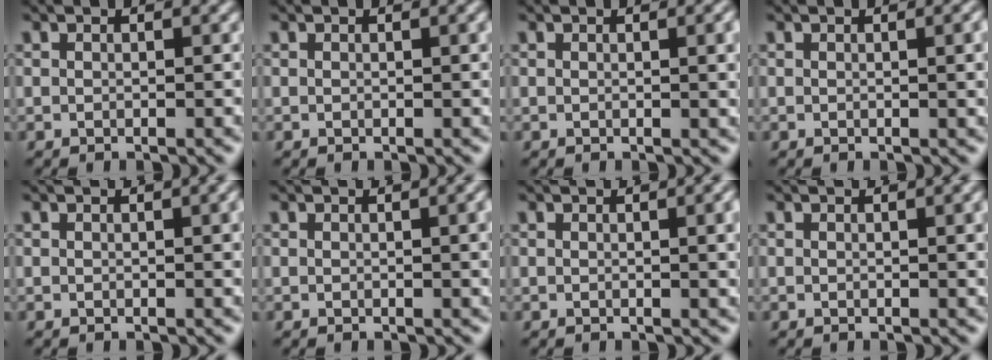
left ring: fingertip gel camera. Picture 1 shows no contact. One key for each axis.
{"total": 0.6, "fx": 0.1, "fy": 0.1, "fz": 0.5, "tx": -0.006, "ty": 0.001, "tz": 0.001}
{"total": 2.4, "fx": 0.3, "fy": 0.8, "fz": 2.3, "tx": -0.023, "ty": 0.002, "tz": 0.001}
{"total": 2.1, "fx": 0.2, "fy": 0.6, "fz": 2.0, "tx": -0.021, "ty": 0.002, "tz": -0.001}
{"total": 1.3, "fx": 0.2, "fy": 0.3, "fz": 1.2, "tx": -0.016, "ty": 0.002, "tz": 0.002}
{"total": 2.1, "fx": 0.2, "fy": 0.6, "fz": 2.0, "tx": -0.020, "ty": 0.002, "tz": -0.001}
{"total": 2.8, "fx": 0.3, "fy": 0.9, "fz": 2.7, "tx": -0.027, "ty": 0.004, "tz": 0.000}
{"total": 1.4, "fx": 0.2, "fy": 0.3, "fz": 1.4, "tx": -0.016, "ty": 0.002, "tz": 0.001}